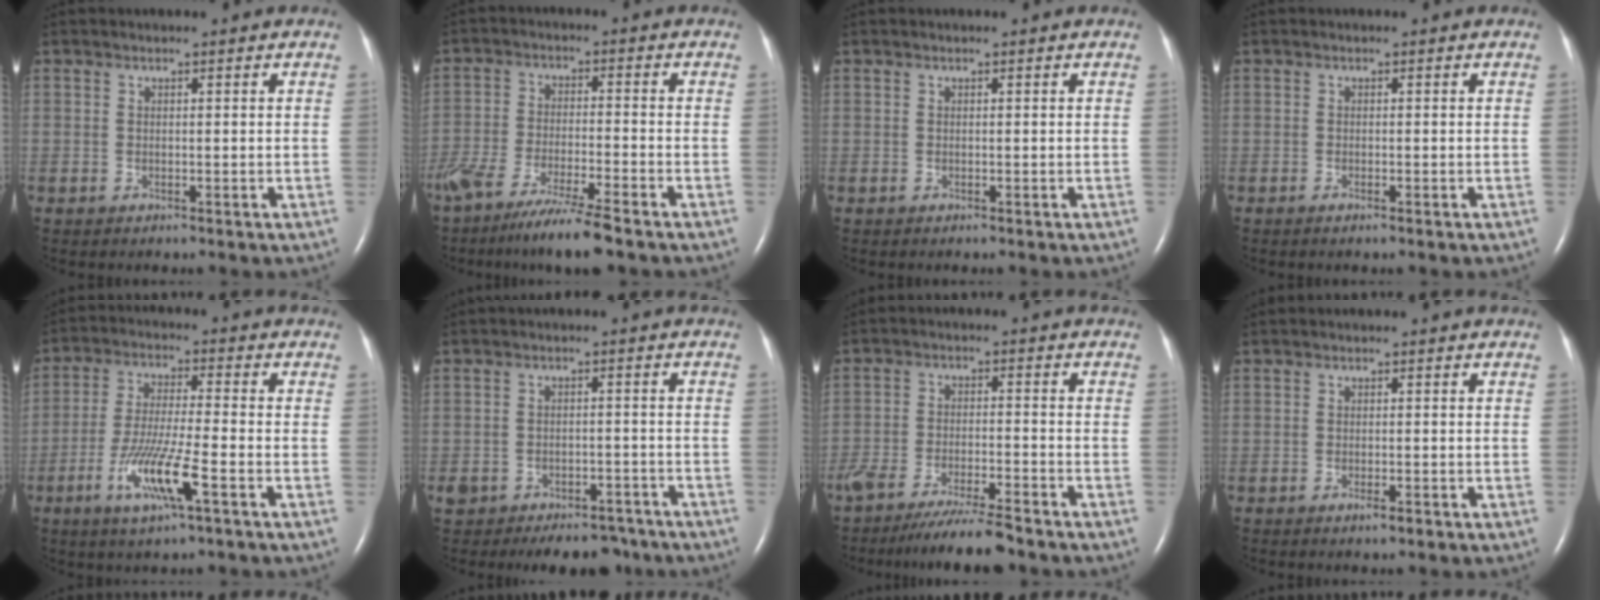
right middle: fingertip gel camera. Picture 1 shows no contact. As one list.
[{"total": 11.9, "force": [-9.1, 0.5, 7.6], "torque": [-0.141, -0.035, -0.158]}, {"total": 0.0}, {"total": 0.7, "force": [-0.5, 0.0, 0.5], "torque": [-0.012, -0.004, -0.007]}, {"total": 9.5, "force": [-4.2, 0.4, 8.5], "torque": [-0.173, -0.015, -0.081]}, {"total": 12.9, "force": [-9.6, 7.1, 4.7], "torque": [-0.098, 0.005, -0.119]}, {"total": 9.6, "force": [-8.2, 0.5, 5.0], "torque": [-0.082, -0.025, -0.135]}, {"total": 1.3, "force": [-0.9, 0.2, 0.9], "torque": [-0.018, -0.004, -0.012]}]